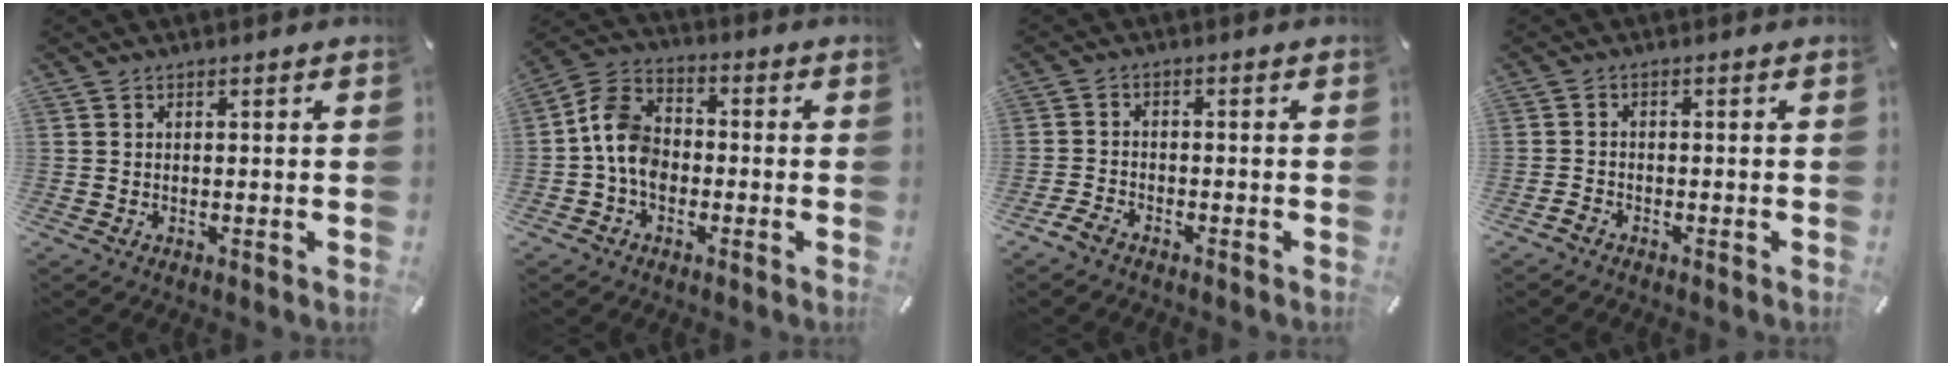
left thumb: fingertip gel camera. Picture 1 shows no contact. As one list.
[{"total": 8.5, "force": [-2.2, 6.5, 5.0], "torque": [-0.114, 0.022, -0.041]}, {"total": 2.9, "force": [-2.5, 1.3, 0.8], "torque": [-0.029, 0.009, -0.052]}, {"total": 1.6, "force": [-1.4, 0.6, 0.4], "torque": [-0.008, 0.006, -0.029]}]